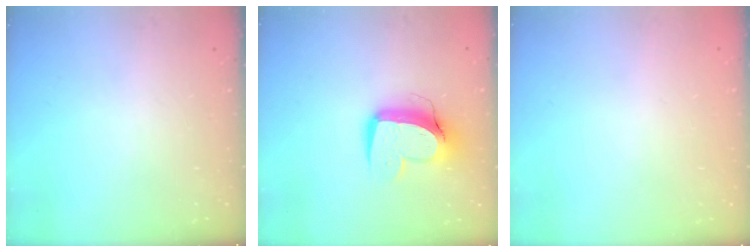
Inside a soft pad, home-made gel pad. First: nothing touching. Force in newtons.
{"total": 12.3, "press": 12.2, "slide": 1.3}
{"total": 0.0}